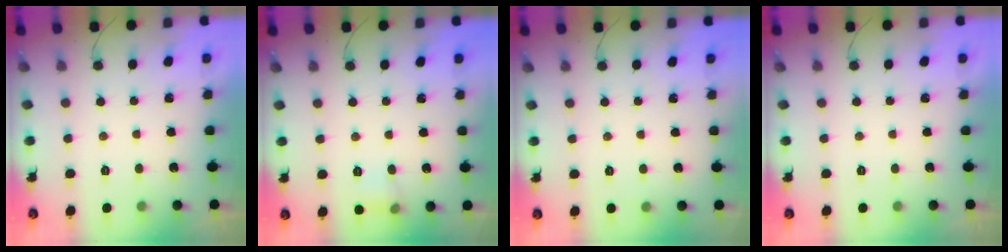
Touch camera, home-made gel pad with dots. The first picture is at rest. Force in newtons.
{"total": 5.6, "press": 5.4, "slide": 1.5}
{"total": 2.4, "press": 1.6, "slide": 1.8}
{"total": 0.0}